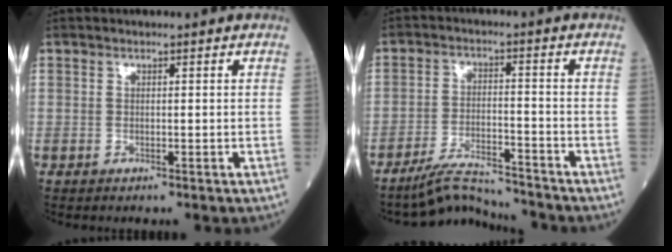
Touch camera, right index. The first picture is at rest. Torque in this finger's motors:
{"motor_torque": [-0.11, -0.04, 0.07, 0.01]}